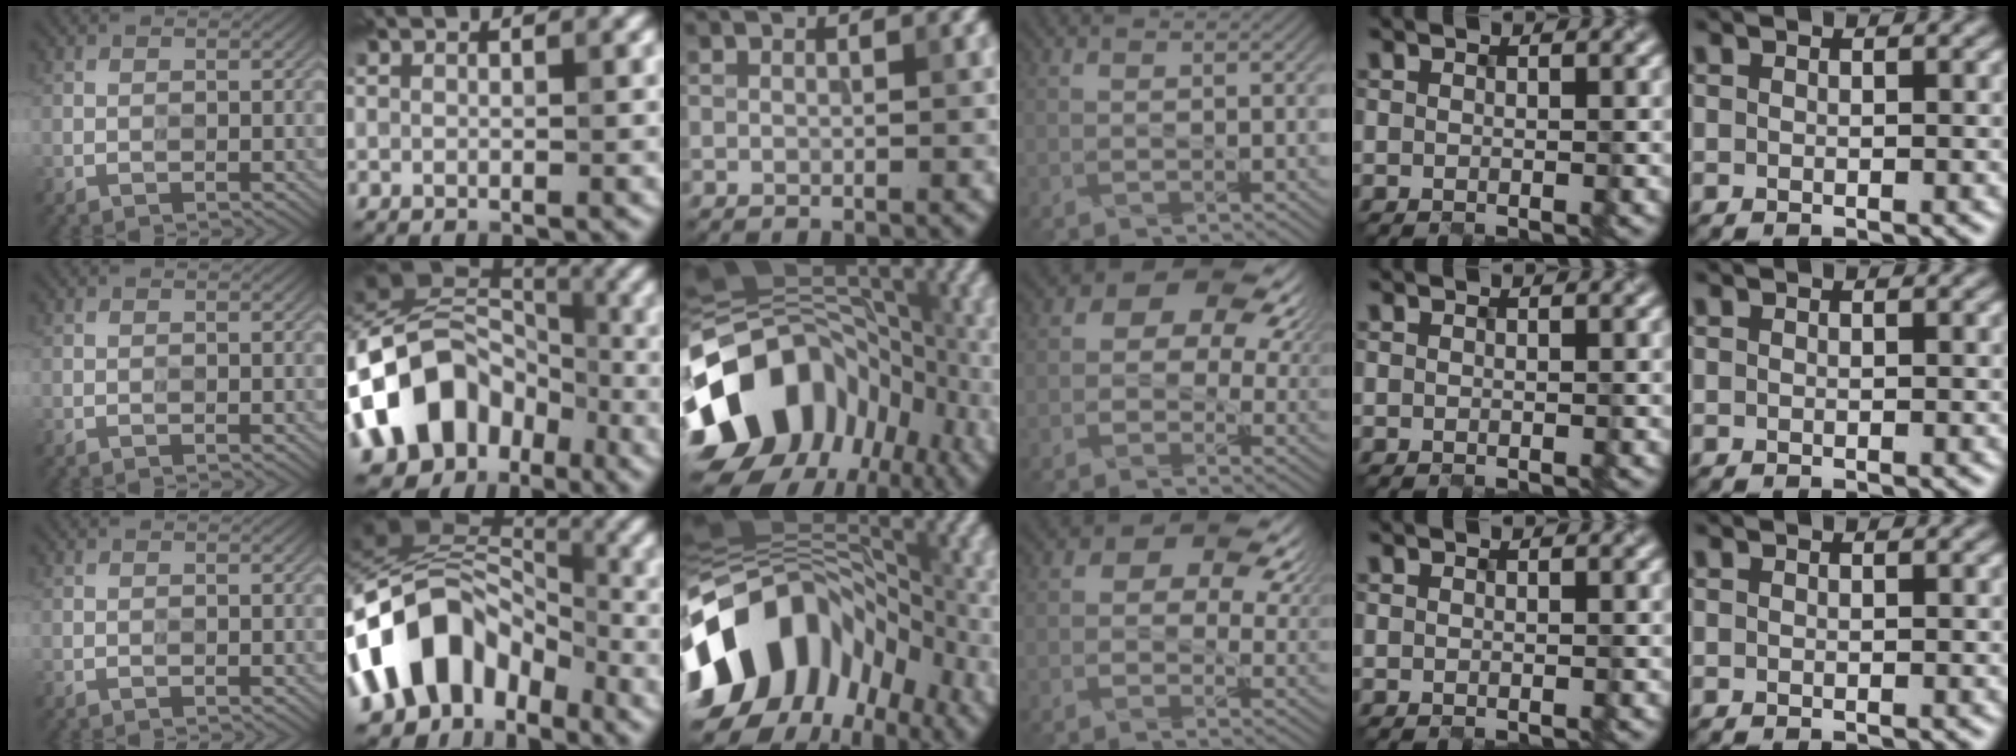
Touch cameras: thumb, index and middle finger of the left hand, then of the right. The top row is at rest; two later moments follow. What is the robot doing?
{"motion": "extract", "object": "drawer"}